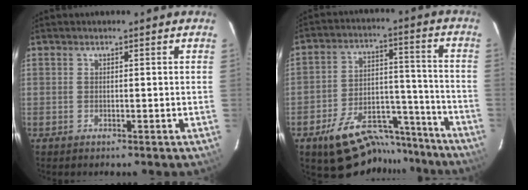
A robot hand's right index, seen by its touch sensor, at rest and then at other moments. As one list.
[{"total": 18.4, "force": [-15.1, 8.0, 6.8], "torque": [-0.126, 0.044, -0.205]}]